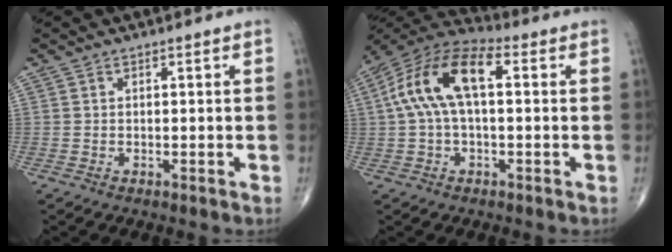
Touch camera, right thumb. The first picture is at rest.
{"total": 14.1, "force": [2.2, 6.8, 12.1], "torque": [-0.243, 0.045, 0.031]}